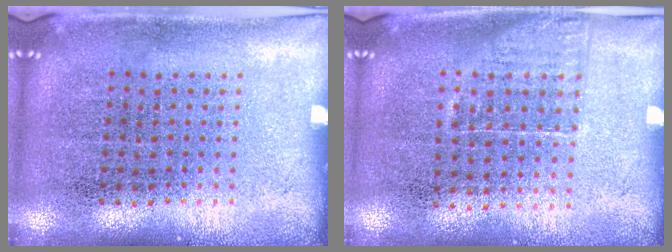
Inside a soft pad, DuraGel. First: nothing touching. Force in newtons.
{"total": 1.2, "press": 1.0, "slide": 0.7}